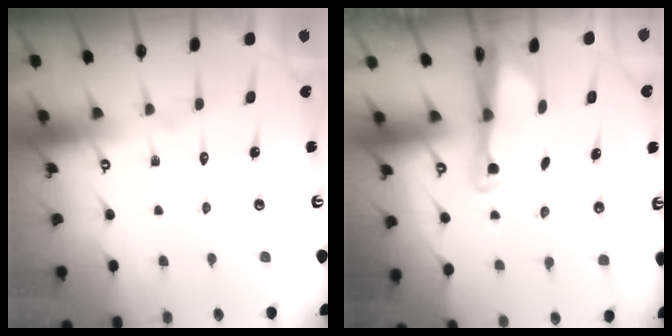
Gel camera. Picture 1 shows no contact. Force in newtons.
{"total": 2.7, "press": 2.6, "slide": 0.5}